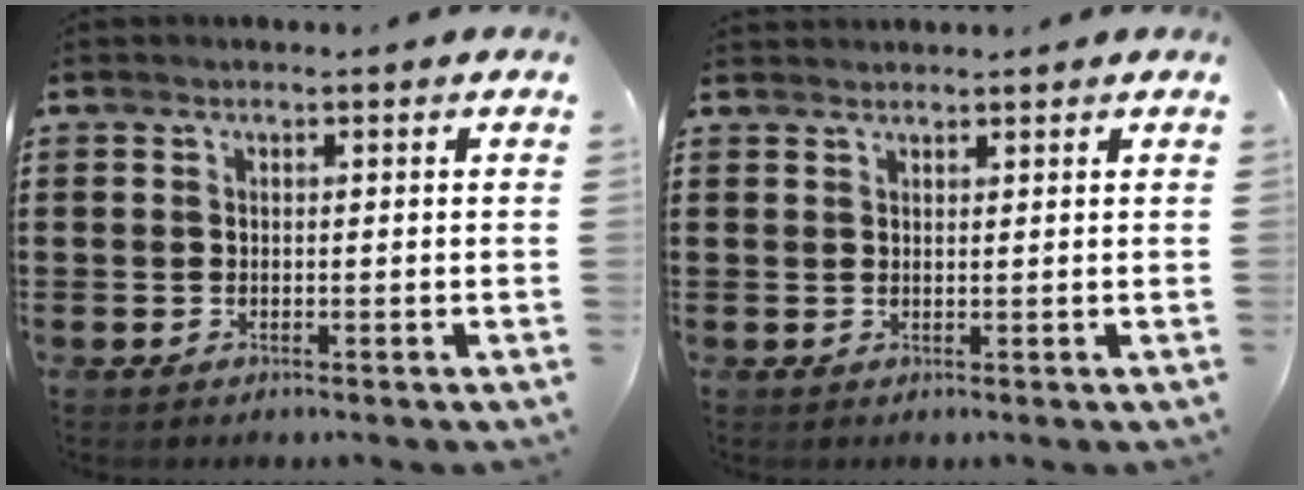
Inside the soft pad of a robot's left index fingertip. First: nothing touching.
{"total": 1.2, "force": [1.2, 0.0, 0.1], "torque": [-0.004, -0.001, 0.024]}